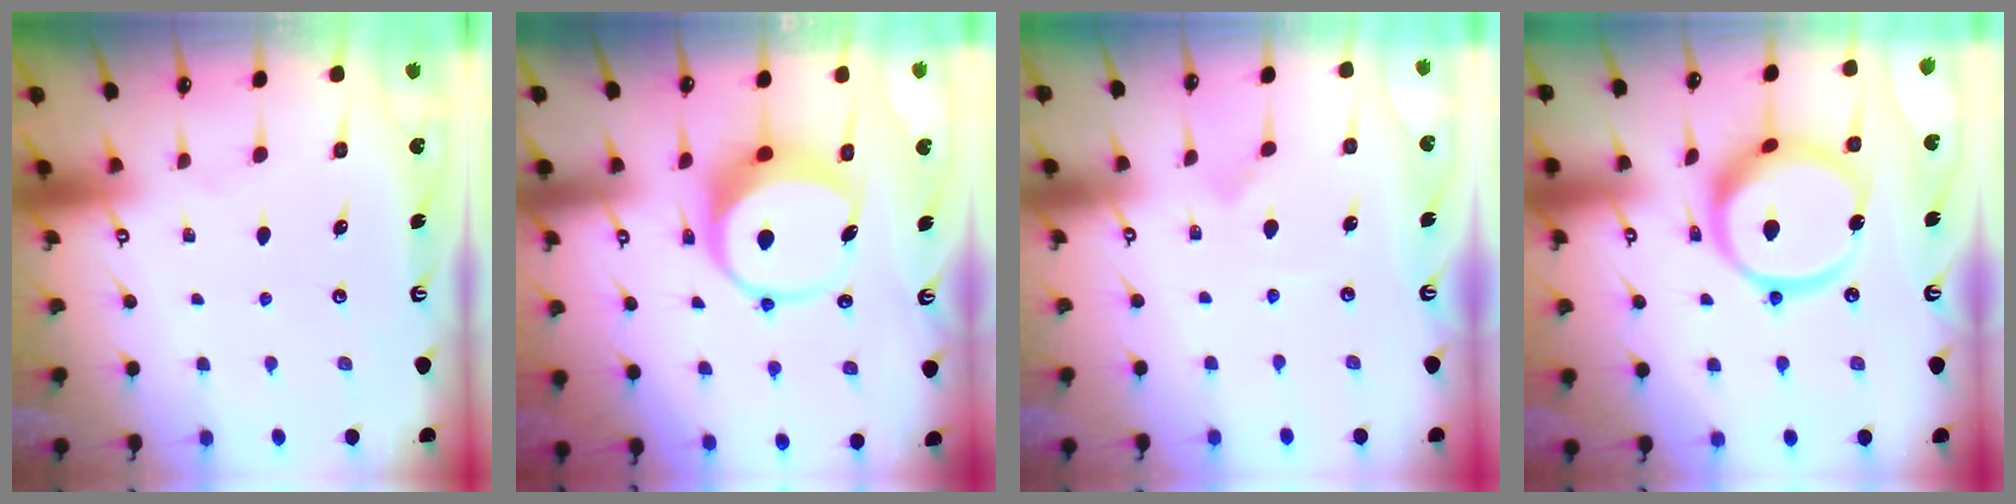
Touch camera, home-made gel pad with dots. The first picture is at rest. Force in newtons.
{"total": 8.9, "press": 8.8, "slide": 1.5}
{"total": 4.9, "press": 4.8, "slide": 0.4}
{"total": 16.2, "press": 16.0, "slide": 1.9}